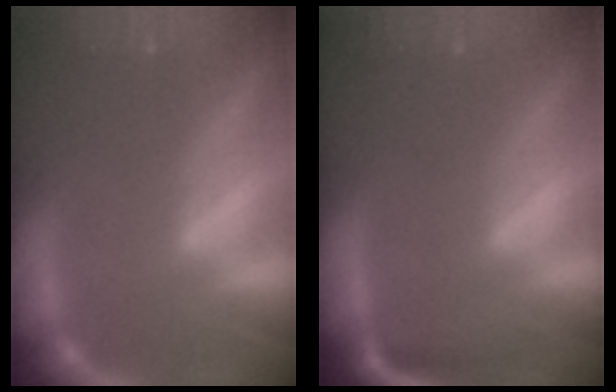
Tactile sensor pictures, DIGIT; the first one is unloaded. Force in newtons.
{"total": 3.0}